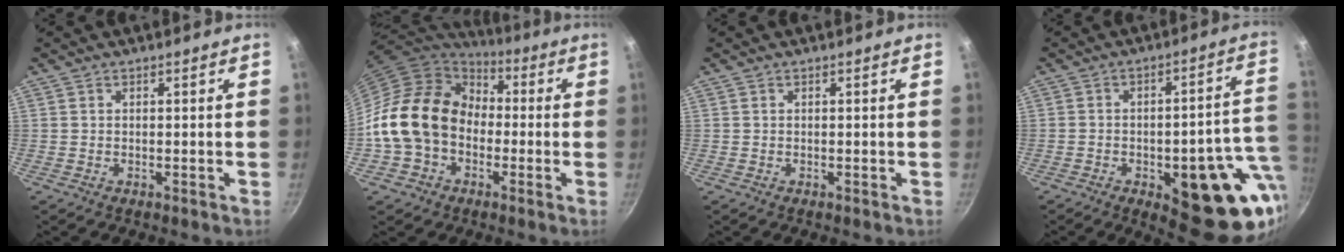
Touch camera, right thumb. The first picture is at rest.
{"total": 18.1, "force": [-1.9, 14.4, 10.9], "torque": [-0.165, 0.052, -0.042]}
{"total": 0.0}
{"total": 22.0, "force": [-6.1, 9.0, 19.2], "torque": [-0.175, 0.011, -0.073]}